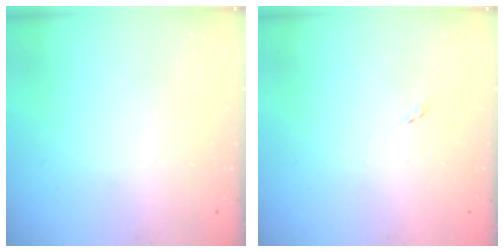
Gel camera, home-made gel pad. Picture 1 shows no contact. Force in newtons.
{"total": 5.7, "press": 5.6, "slide": 0.6}